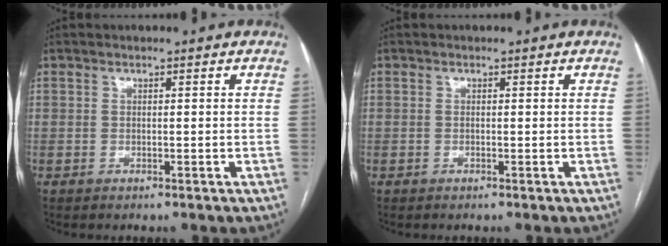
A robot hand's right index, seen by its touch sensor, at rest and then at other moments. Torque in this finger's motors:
{"motor_torque": [0.06, 0.07, 0.01, 0.01]}